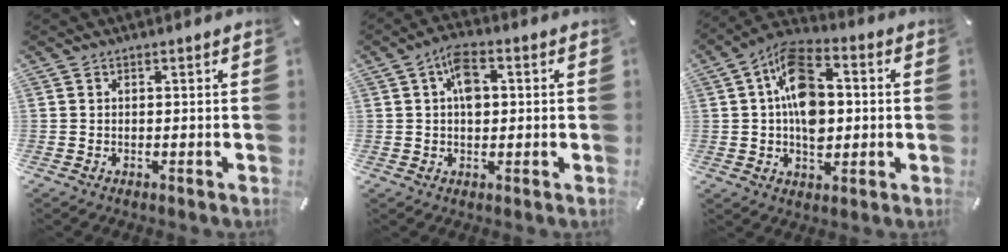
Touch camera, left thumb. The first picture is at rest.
{"total": 6.5, "force": [1.1, 4.0, 4.9], "torque": [-0.074, 0.003, 0.016]}
{"total": 14.2, "force": [0.7, 9.6, 10.4], "torque": [-0.191, 0.012, 0.014]}